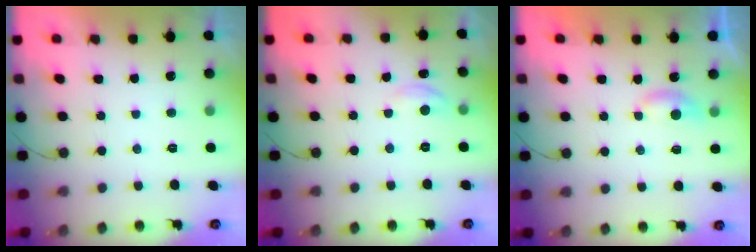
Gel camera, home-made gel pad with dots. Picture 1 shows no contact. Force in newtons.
{"total": 4.1, "press": 4.1, "slide": 0.4}
{"total": 3.5, "press": 3.5, "slide": 0.4}